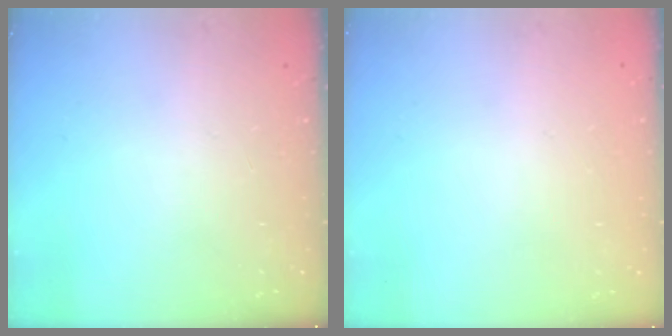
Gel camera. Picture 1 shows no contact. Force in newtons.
{"total": 0.0}